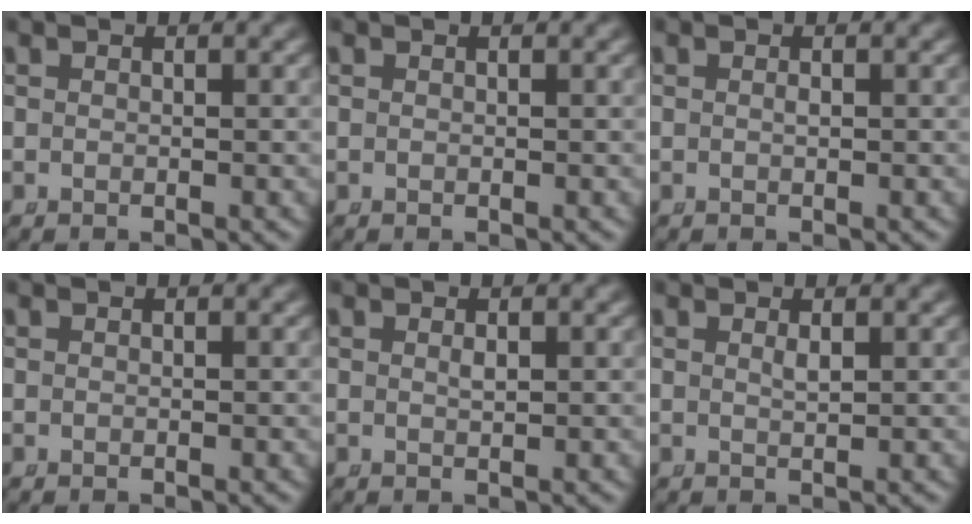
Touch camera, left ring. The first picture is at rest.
{"total": 0.0}
{"total": 0.0}
{"total": 0.0}
{"total": 0.6, "force": [0.1, -0.1, 0.5], "torque": [-0.014, -0.010, 0.008]}
{"total": 0.8, "force": [0.3, -0.3, 0.7], "torque": [-0.015, -0.011, 0.014]}